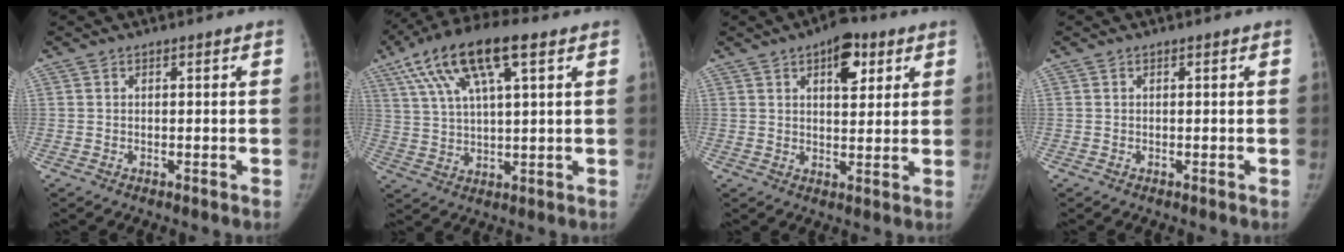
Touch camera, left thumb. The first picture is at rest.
{"total": 16.4, "force": [7.7, 5.5, 13.3], "torque": [-0.248, 0.008, 0.137]}
{"total": 8.2, "force": [4.0, 4.1, 5.9], "torque": [-0.054, -0.013, 0.053]}
{"total": 0.0}